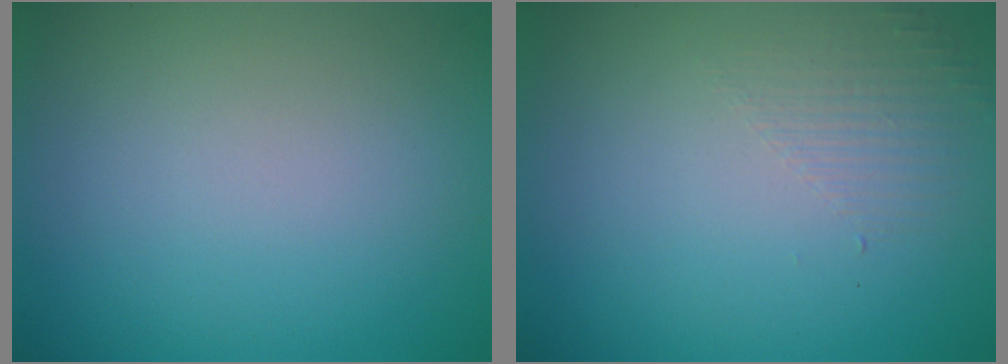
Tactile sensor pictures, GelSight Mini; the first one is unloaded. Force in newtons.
{"total": 1.4, "press": 0.2, "slide": 1.4}